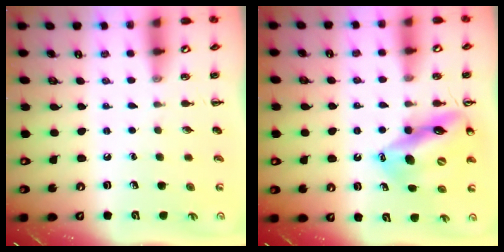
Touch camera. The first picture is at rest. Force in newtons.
{"total": 14.6, "press": 14.2, "slide": 3.6}